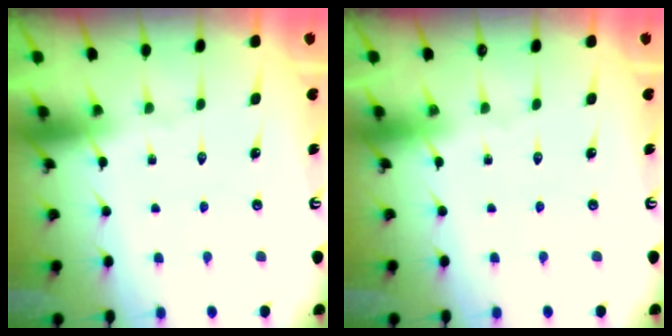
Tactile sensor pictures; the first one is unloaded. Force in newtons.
{"total": 0.0}